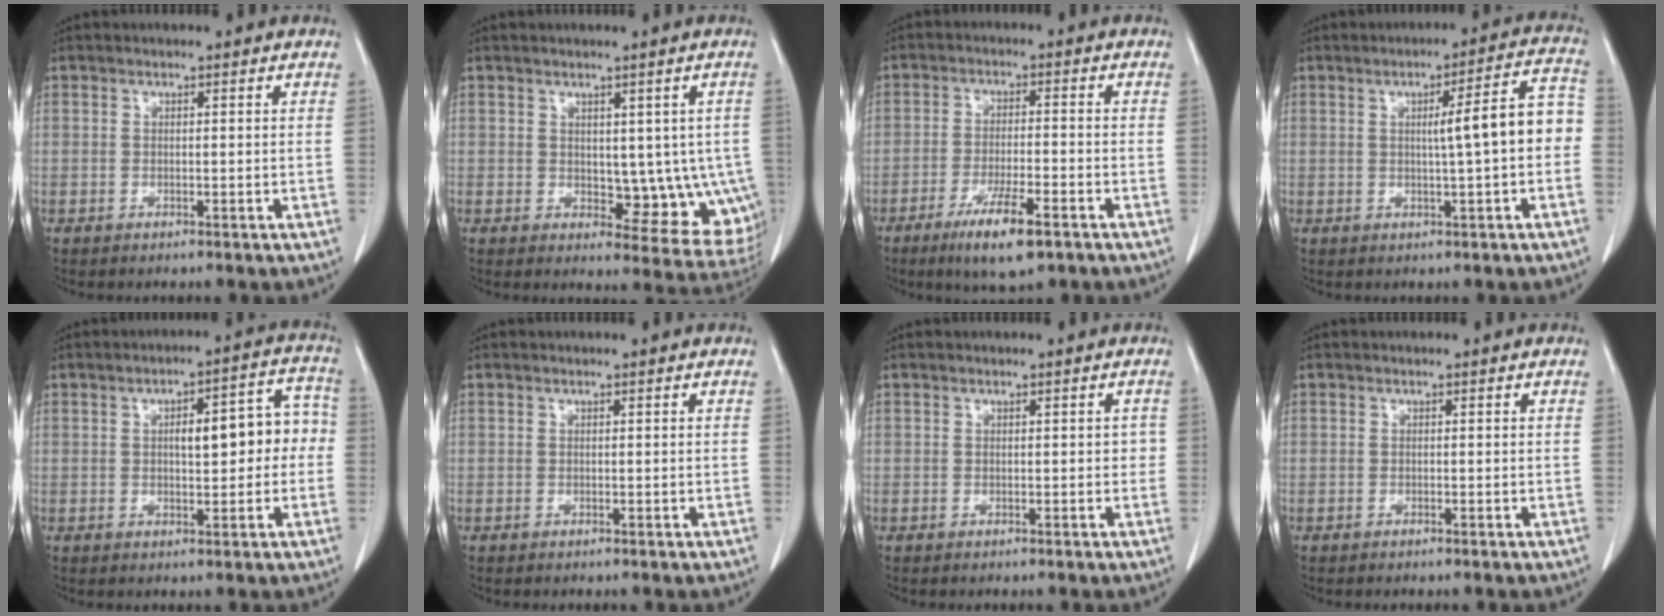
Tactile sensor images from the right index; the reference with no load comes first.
{"total": 9.4, "force": [-0.1, 5.3, 7.7], "torque": [-0.067, 0.001, 0.012]}
{"total": 8.5, "force": [-5.1, 1.1, 6.8], "torque": [-0.122, -0.017, -0.083]}
{"total": 8.4, "force": [-0.2, 0.3, 8.4], "torque": [-0.109, 0.026, -0.006]}
{"total": 8.5, "force": [0.2, 3.1, 7.9], "torque": [-0.101, 0.040, 0.007]}
{"total": 0.0}
{"total": 0.9, "force": [0.0, 0.7, 0.6], "torque": [-0.001, 0.010, 0.001]}
{"total": 0.0}